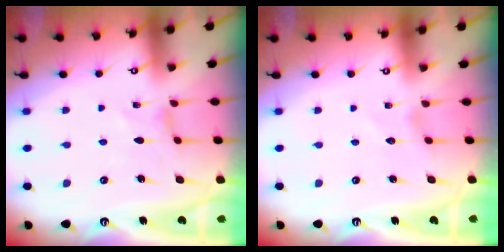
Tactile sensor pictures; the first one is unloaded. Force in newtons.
{"total": 0.0}